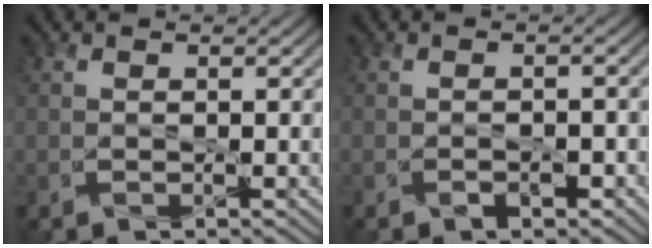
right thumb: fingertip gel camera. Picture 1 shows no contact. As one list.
[{"total": 1.2, "force": [-0.8, 0.7, 0.6], "torque": [-0.008, 0.002, -0.014]}]